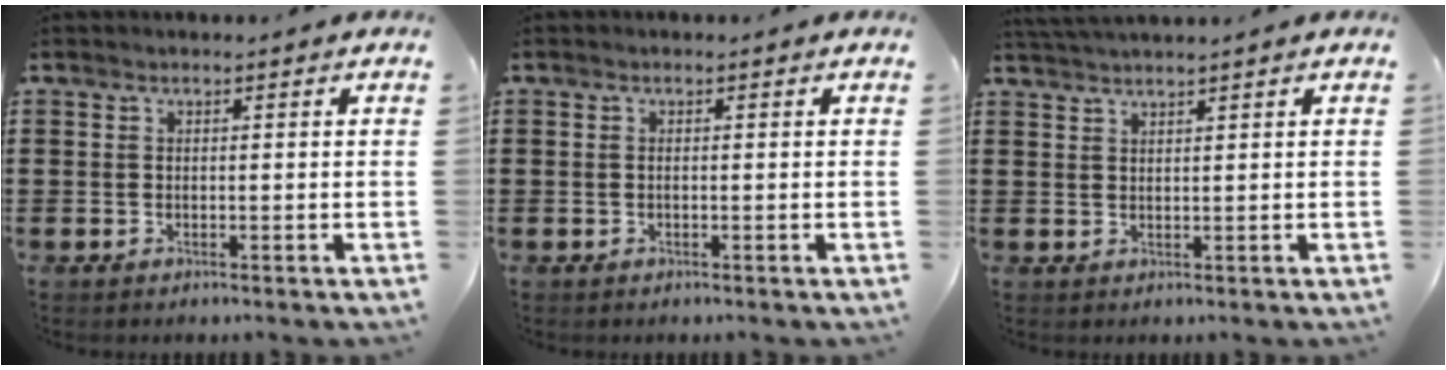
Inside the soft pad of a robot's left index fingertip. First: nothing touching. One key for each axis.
{"total": 0.5, "fx": -0.1, "fy": 0.1, "fz": 0.5, "tx": -0.010, "ty": -0.003, "tz": -0.001}
{"total": 1.8, "fx": 1.7, "fy": -0.3, "fz": 0.4, "tx": -0.011, "ty": 0.001, "tz": 0.033}